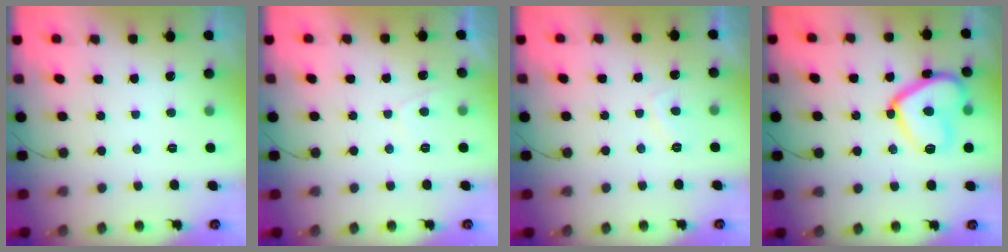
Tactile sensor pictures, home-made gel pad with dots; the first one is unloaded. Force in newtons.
{"total": 1.0, "press": 0.8, "slide": 0.6}
{"total": 2.7, "press": 2.5, "slide": 0.9}
{"total": 15.7, "press": 15.6, "slide": 1.4}